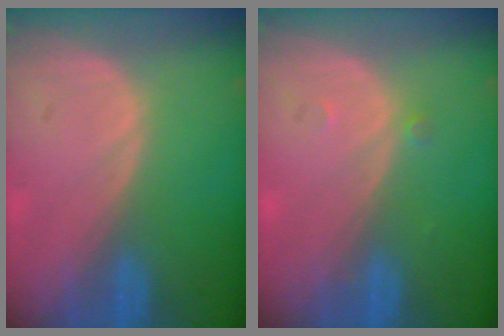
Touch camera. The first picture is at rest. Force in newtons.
{"total": 0.7, "press": 0.7, "slide": 0.1}